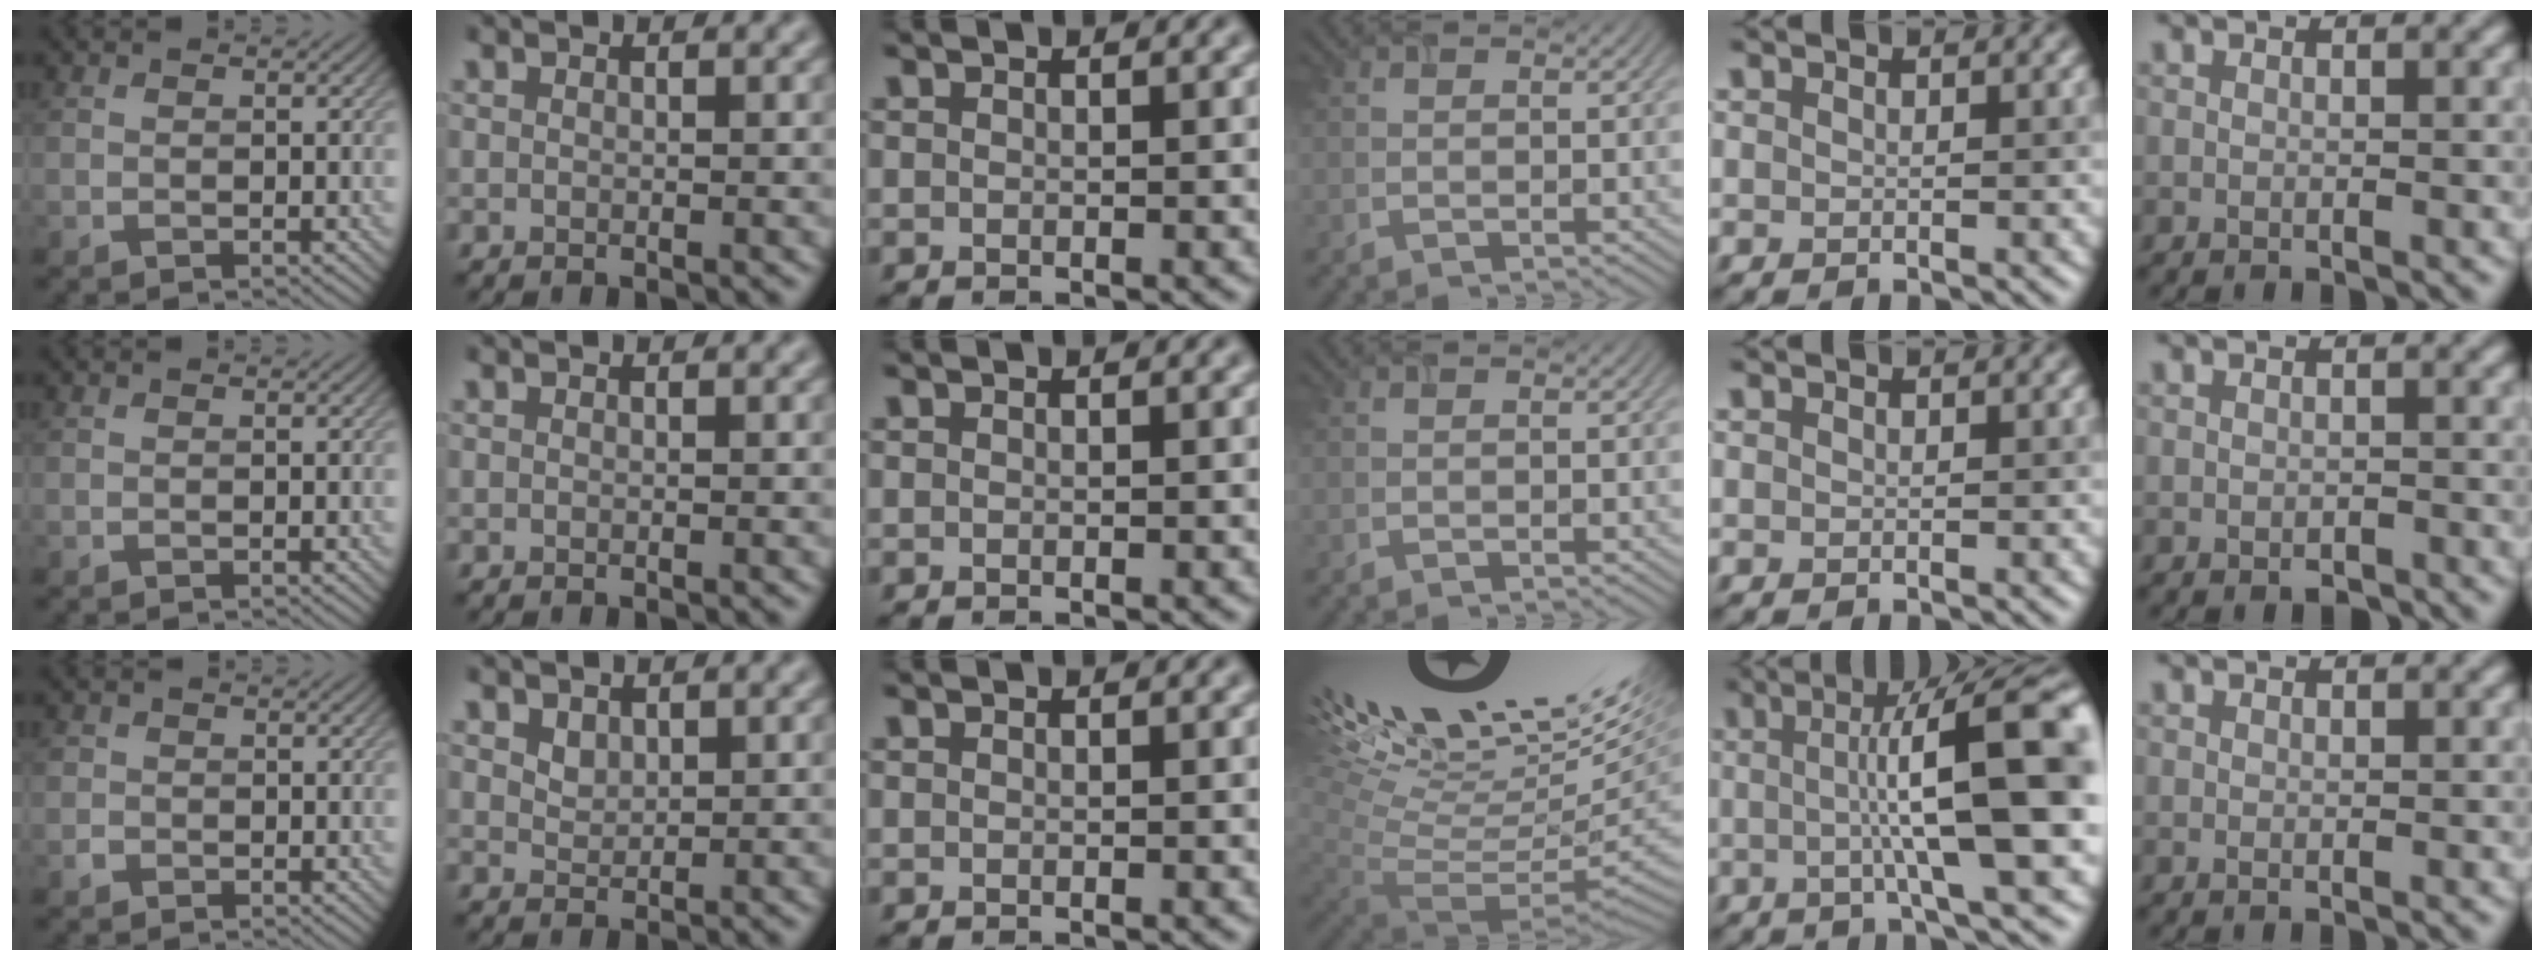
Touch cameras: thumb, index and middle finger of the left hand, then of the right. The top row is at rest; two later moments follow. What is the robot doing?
{"motion": "screw", "object": "timer"}